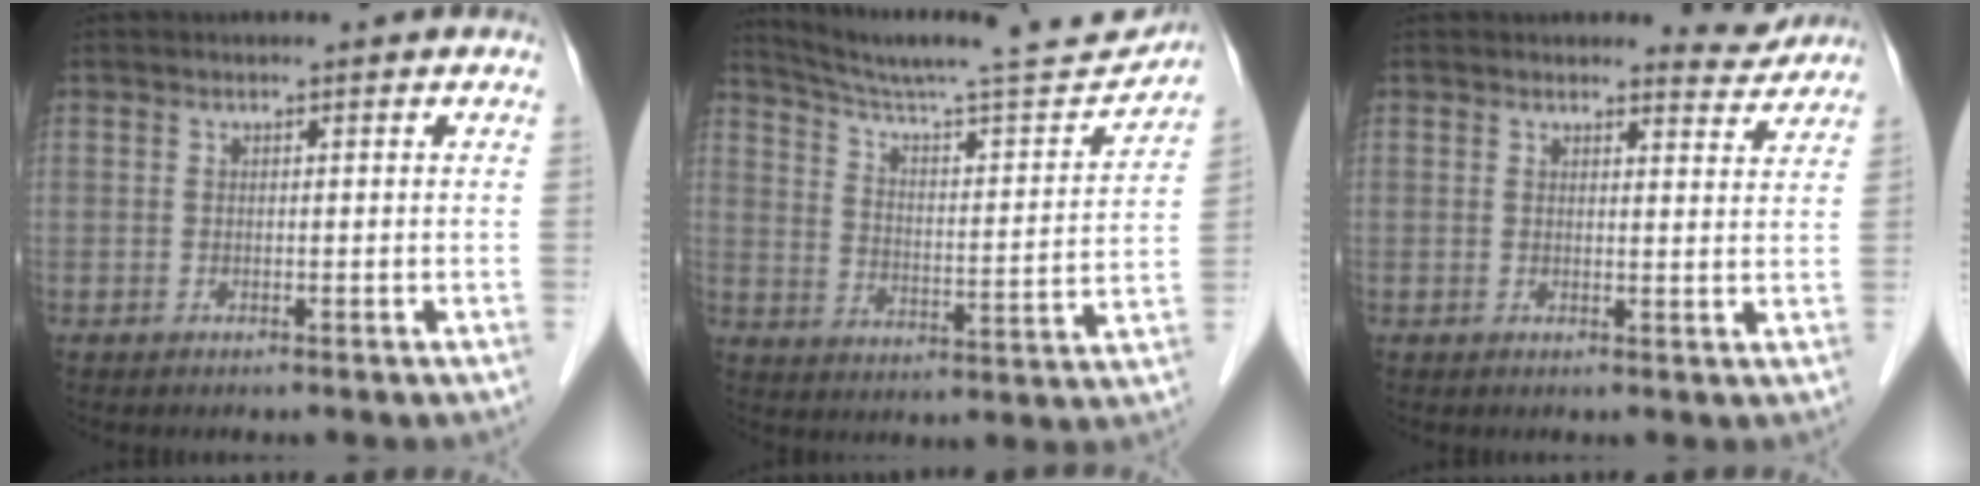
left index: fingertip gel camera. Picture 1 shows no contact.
{"total": 20.1, "force": [19.1, 0.3, 6.4], "torque": [-0.106, -0.041, 0.275]}
{"total": 3.1, "force": [3.1, 0.4, -0.4], "torque": [0.003, -0.024, 0.029]}